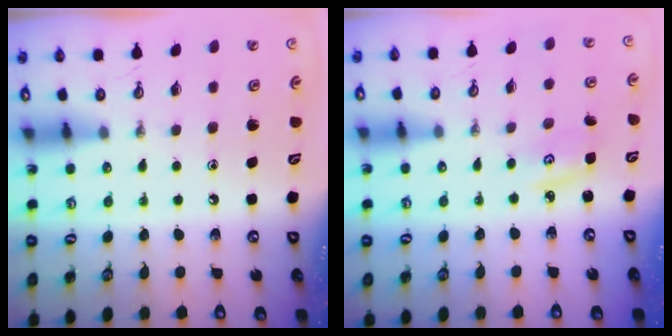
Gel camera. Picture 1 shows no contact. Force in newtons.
{"total": 2.9, "press": 2.8, "slide": 0.4}